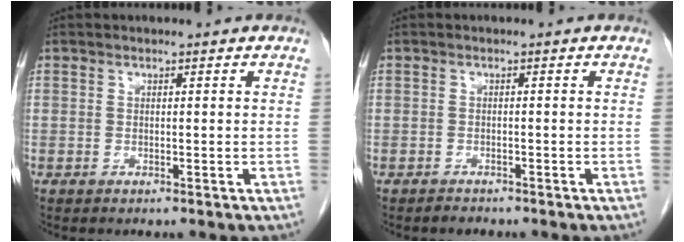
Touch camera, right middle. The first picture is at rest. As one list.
[{"total": 0.9, "force": [-0.9, 0.3, 0.0], "torque": [-0.007, -0.002, -0.015]}]